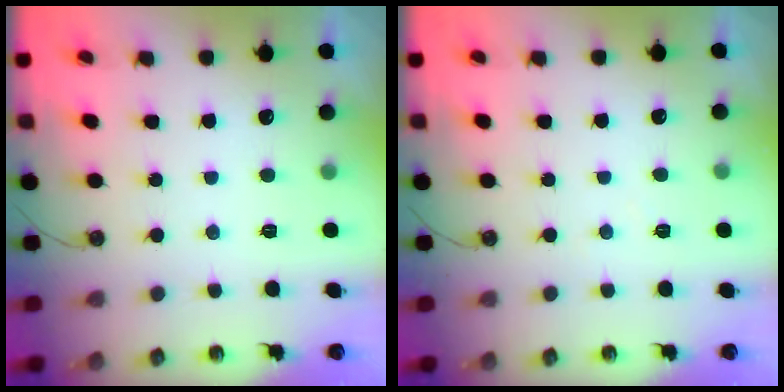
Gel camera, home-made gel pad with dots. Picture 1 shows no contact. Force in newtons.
{"total": 3.0, "press": 3.0, "slide": 0.6}